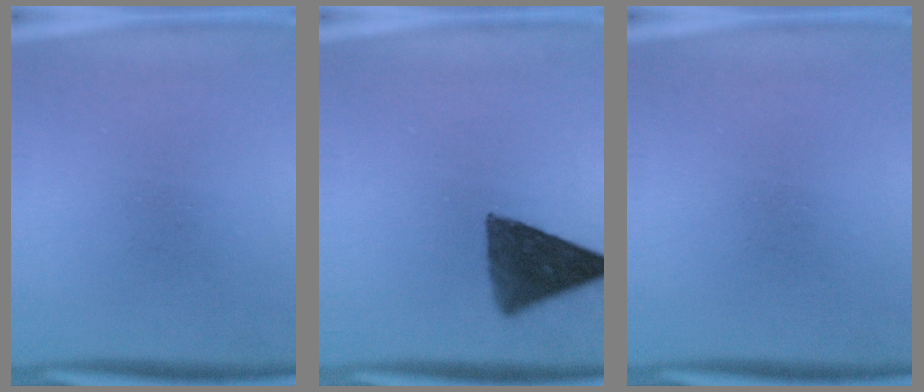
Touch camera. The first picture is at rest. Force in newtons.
{"total": 10.4}
{"total": 0.0}